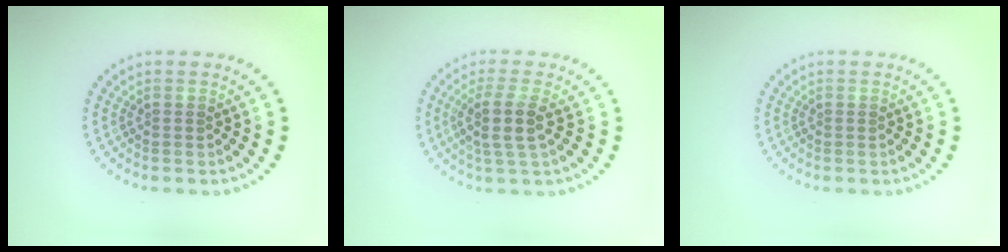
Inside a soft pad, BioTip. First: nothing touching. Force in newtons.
{"total": 2.9, "press": 2.4, "slide": 1.7}
{"total": 0.0}